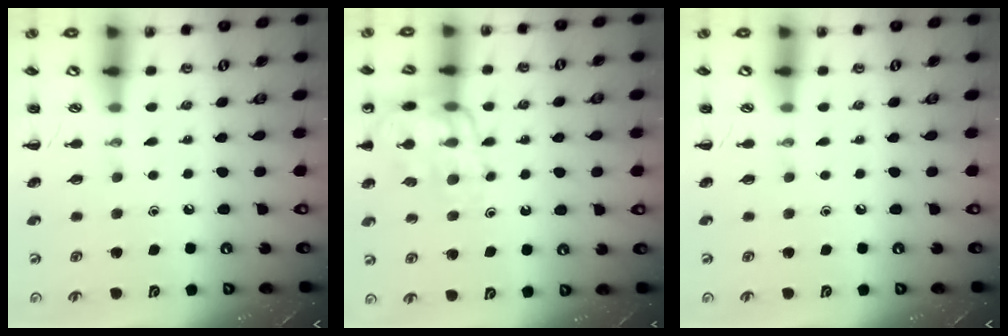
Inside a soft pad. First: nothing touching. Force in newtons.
{"total": 14.9, "press": 14.7, "slide": 2.5}
{"total": 0.0}